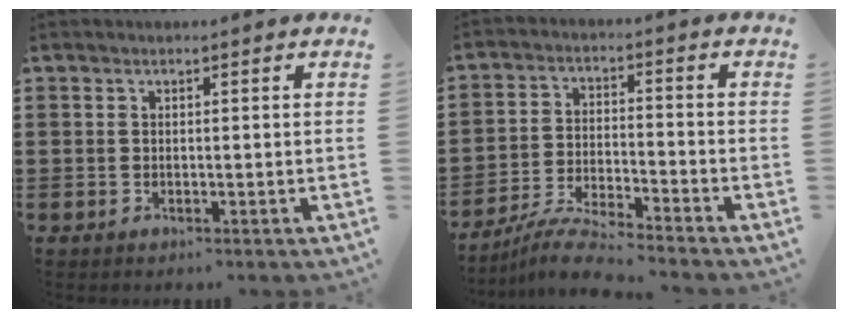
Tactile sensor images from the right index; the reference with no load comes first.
{"total": 6.1, "force": [-5.8, -0.2, 2.0], "torque": [-0.051, -0.009, -0.114]}